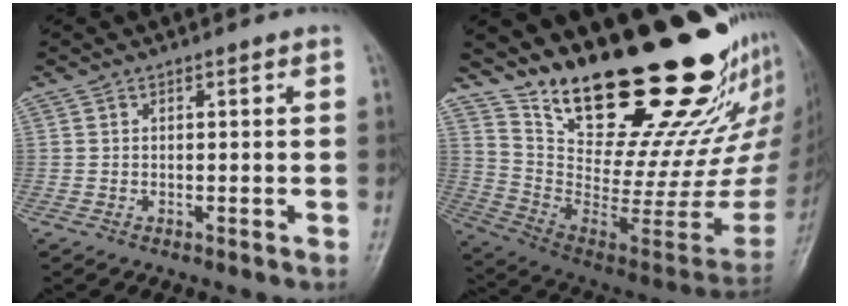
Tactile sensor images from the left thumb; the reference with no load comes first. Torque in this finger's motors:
{"motor_torque": [2.02, 1.68, 0.66, -2.11, 0.28]}